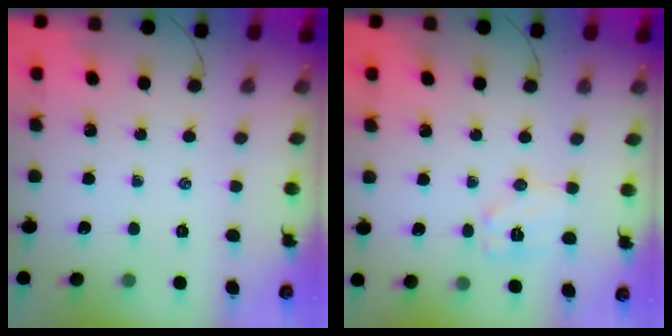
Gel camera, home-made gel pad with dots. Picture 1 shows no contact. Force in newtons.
{"total": 7.3, "press": 7.2, "slide": 0.4}